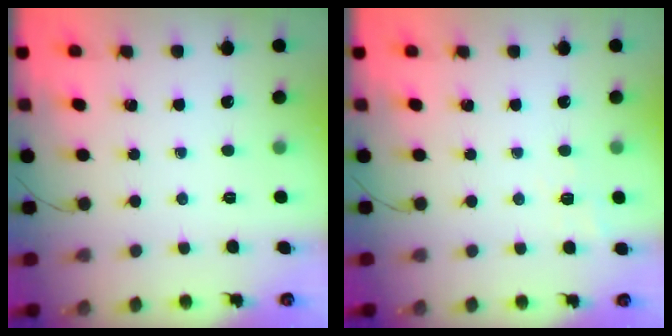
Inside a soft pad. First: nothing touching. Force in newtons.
{"total": 6.4, "press": 6.1, "slide": 2.1}